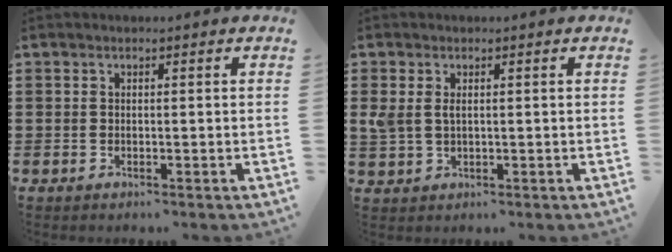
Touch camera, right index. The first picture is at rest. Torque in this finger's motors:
{"motor_torque": [0.29, -0.22, 0.08, 0.09]}